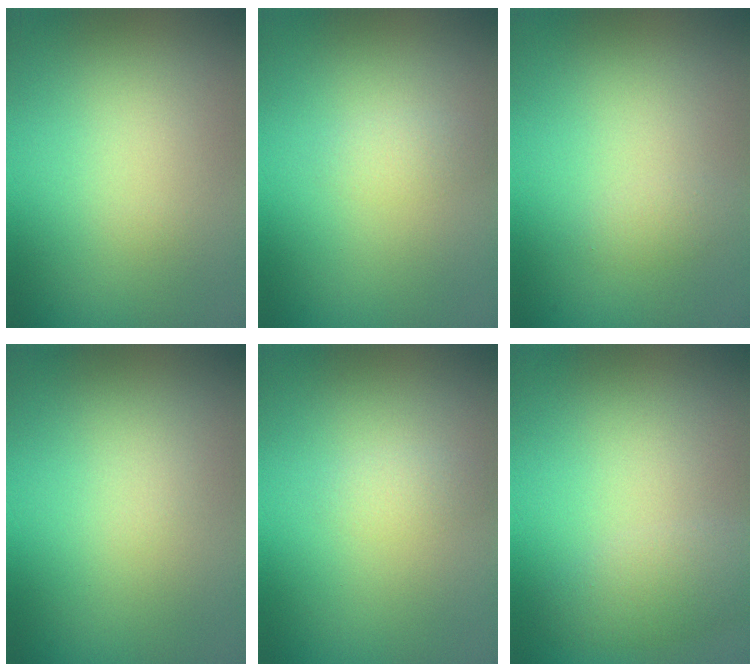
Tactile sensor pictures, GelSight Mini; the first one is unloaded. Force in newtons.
{"total": 0.8, "press": 0.8, "slide": 0.1}
{"total": 0.9, "press": 0.9, "slide": 0.1}
{"total": 0.0}
{"total": 0.8, "press": 0.8, "slide": 0.1}
{"total": 2.4, "press": 2.4, "slide": 0.1}